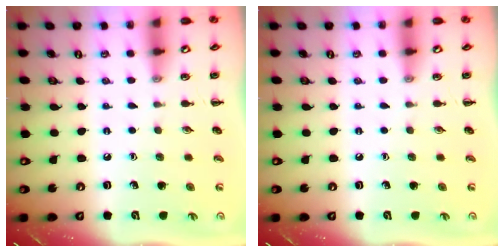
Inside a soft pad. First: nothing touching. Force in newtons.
{"total": 0.0}